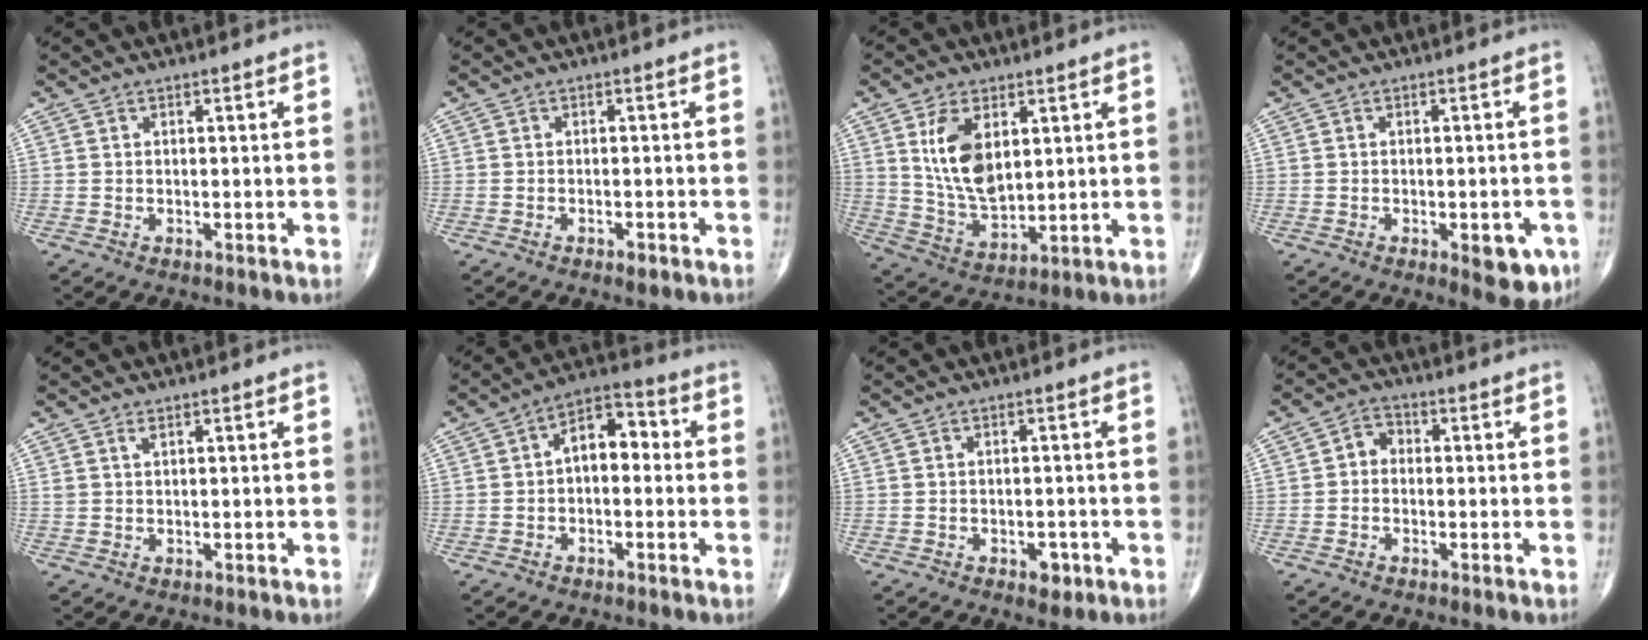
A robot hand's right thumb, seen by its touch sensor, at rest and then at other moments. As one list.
[{"total": 1.3, "force": [-0.9, 0.5, 0.9], "torque": [-0.017, 0.001, -0.013]}, {"total": 11.5, "force": [3.5, 6.4, 8.9], "torque": [-0.155, -0.023, 0.078]}, {"total": 6.6, "force": [-2.7, 2.9, 5.4], "torque": [-0.046, 0.003, -0.025]}, {"total": 1.1, "force": [0.7, 0.4, 0.7], "torque": [-0.012, 0.001, 0.017]}, {"total": 8.1, "force": [0.1, 4.9, 6.4], "torque": [-0.074, 0.031, -0.012]}, {"total": 2.7, "force": [-1.3, 1.7, 1.7], "torque": [-0.010, 0.004, -0.012]}, {"total": 3.1, "force": [-0.3, 2.5, 1.8], "torque": [-0.014, 0.014, -0.018]}]